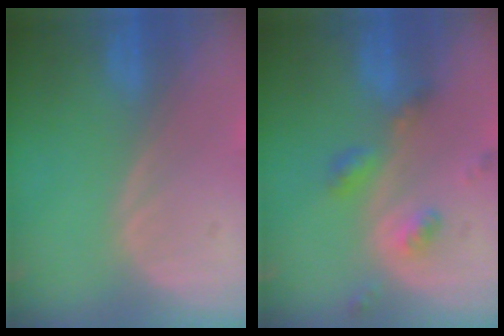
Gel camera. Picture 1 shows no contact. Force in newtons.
{"total": 5.0, "press": 4.4, "slide": 2.4}